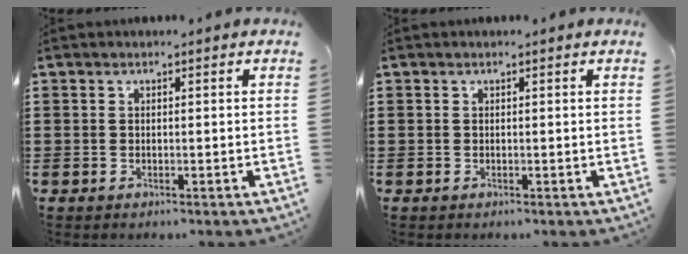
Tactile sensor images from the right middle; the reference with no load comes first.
{"total": 0.0}